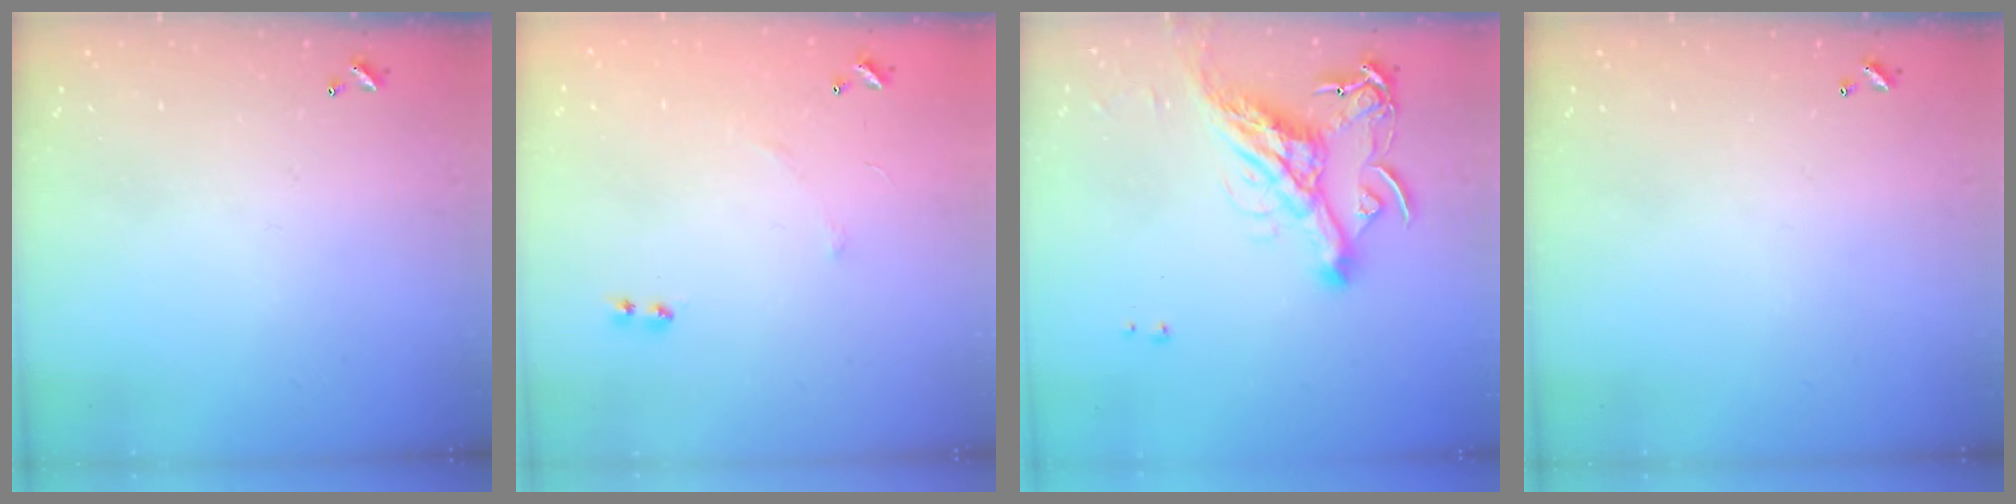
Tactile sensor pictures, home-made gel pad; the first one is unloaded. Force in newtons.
{"total": 5.7, "press": 5.6, "slide": 0.8}
{"total": 11.1, "press": 10.9, "slide": 1.7}
{"total": 0.0}